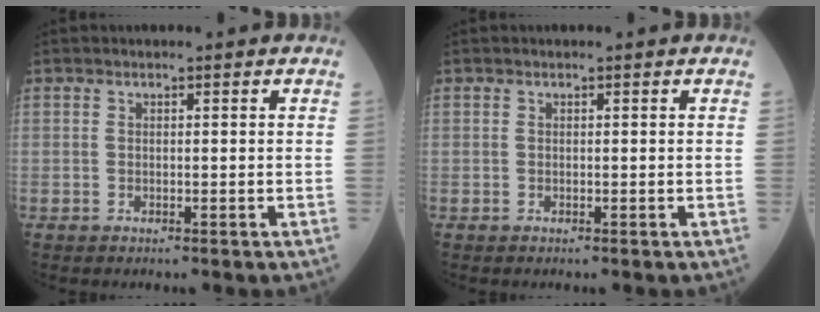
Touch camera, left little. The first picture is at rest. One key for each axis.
{"total": 0.0}